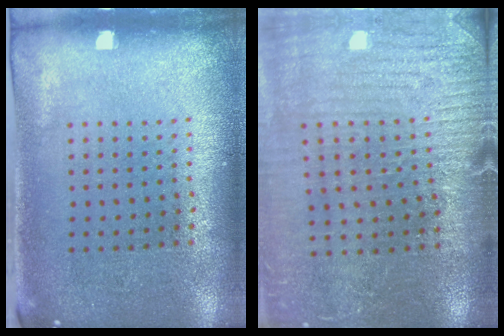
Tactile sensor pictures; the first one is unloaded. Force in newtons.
{"total": 2.9, "press": 2.9, "slide": 0.6}